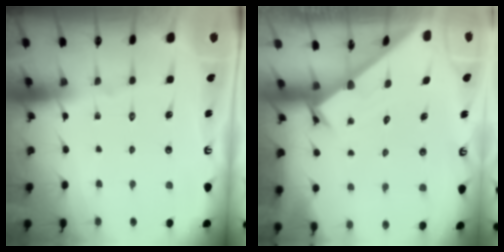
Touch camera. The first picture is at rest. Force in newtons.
{"total": 1.6, "press": 1.5, "slide": 0.1}